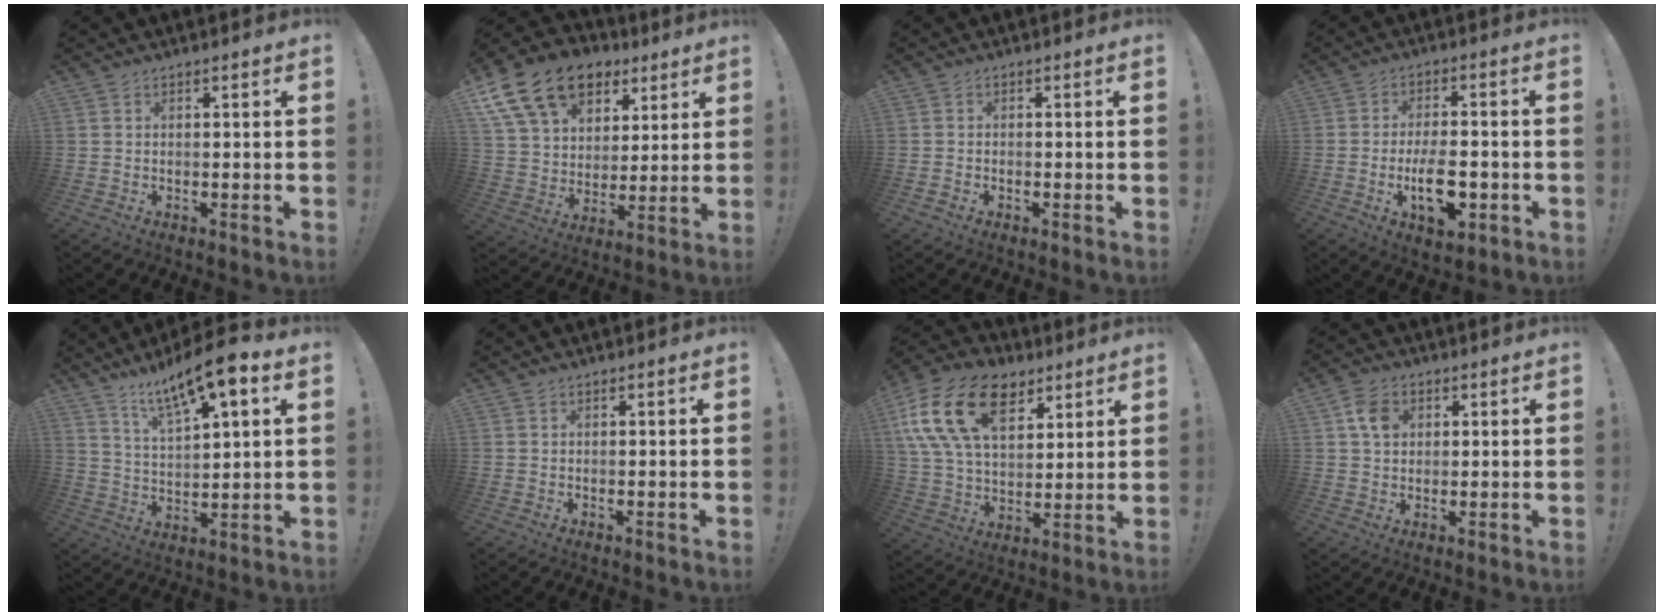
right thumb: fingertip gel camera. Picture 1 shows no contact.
{"total": 19.9, "force": [11.3, 13.0, 10.1], "torque": [-0.166, -0.058, 0.213]}
{"total": 1.0, "force": [-0.9, 0.4, 0.3], "torque": [-0.012, 0.006, -0.014]}
{"total": 12.0, "force": [-3.5, 5.9, 9.9], "torque": [-0.167, 0.005, -0.058]}
{"total": 13.1, "force": [8.3, 3.0, 9.7], "torque": [-0.169, -0.040, 0.135]}
{"total": 0.0}
{"total": 21.5, "force": [9.7, 13.7, 13.5], "torque": [-0.259, -0.040, 0.174]}
{"total": 6.8, "force": [2.3, 5.3, 3.5], "torque": [-0.061, 0.008, 0.046]}